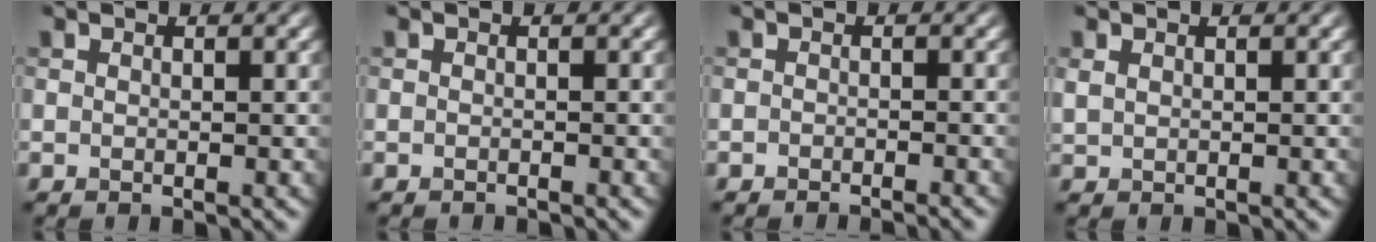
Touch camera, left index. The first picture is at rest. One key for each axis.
{"total": 0.8, "fx": -0.8, "fy": 0.1, "fz": 0.1, "tx": 0.001, "ty": -0.001, "tz": -0.013}
{"total": 1.6, "fx": -1.5, "fy": 0.1, "fz": 0.4, "tx": 0.000, "ty": 0.000, "tz": -0.022}
{"total": 0.9, "fx": 0.5, "fy": 0.6, "fz": 0.5, "tx": -0.015, "ty": 0.000, "tz": 0.014}